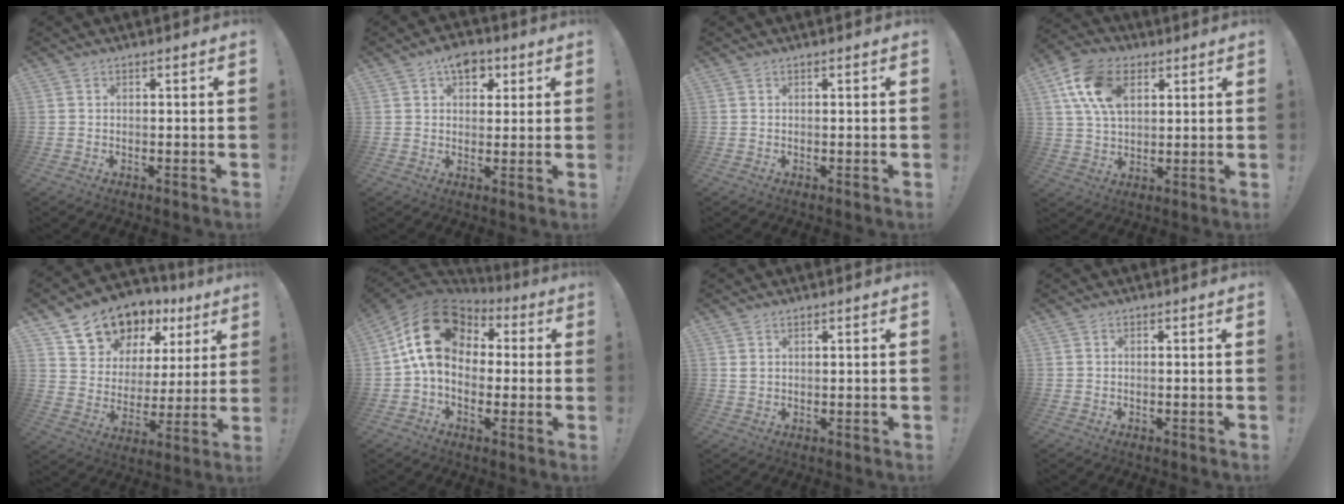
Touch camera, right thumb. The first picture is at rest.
{"total": 7.7, "force": [3.6, 5.4, 4.2], "torque": [-0.050, -0.005, 0.064]}
{"total": 0.0}
{"total": 15.5, "force": [5.8, 10.2, 10.1], "torque": [-0.186, -0.004, 0.113]}
{"total": 13.5, "force": [10.1, 8.4, 3.1], "torque": [-0.054, -0.078, 0.195]}
{"total": 19.3, "force": [3.8, 14.0, 12.8], "torque": [-0.216, 0.014, 0.078]}
{"total": 1.8, "force": [1.1, 1.1, 1.0], "torque": [-0.021, 0.001, 0.021]}
{"total": 0.0}